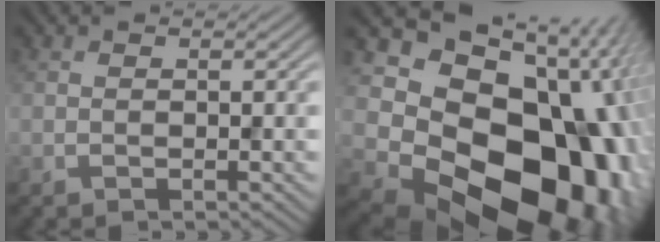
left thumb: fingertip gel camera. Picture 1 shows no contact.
{"total": 21.9, "force": [-4.3, 16.4, 13.9], "torque": [-0.229, -0.052, -0.057]}